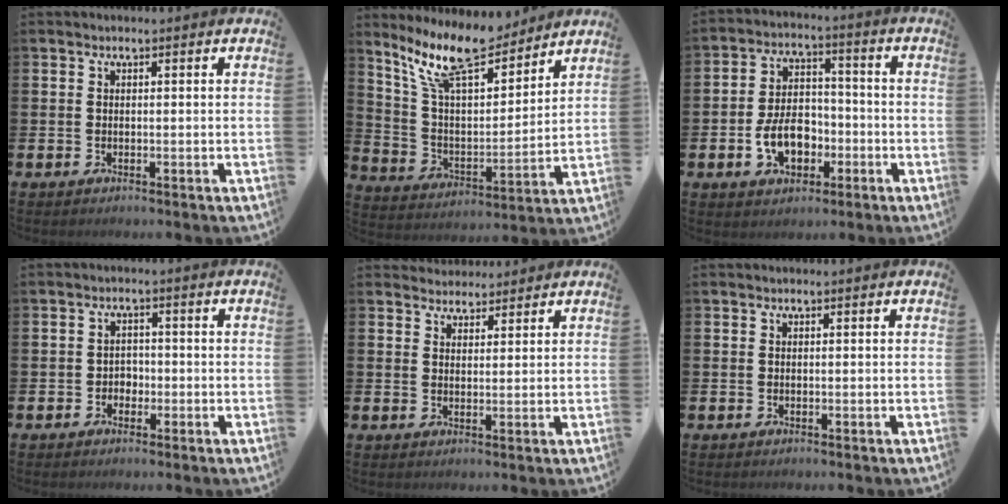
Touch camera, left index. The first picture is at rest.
{"total": 12.1, "force": [10.4, 3.0, 5.5], "torque": [-0.150, -0.047, 0.190]}
{"total": 7.3, "force": [-2.6, 5.0, 4.8], "torque": [-0.082, 0.013, -0.049]}
{"total": 2.1, "force": [-1.0, 1.7, 0.6], "torque": [-0.015, 0.005, -0.024]}
{"total": 3.1, "force": [3.0, 1.1, -0.3], "torque": [-0.004, -0.010, 0.055]}
{"total": 0.0}